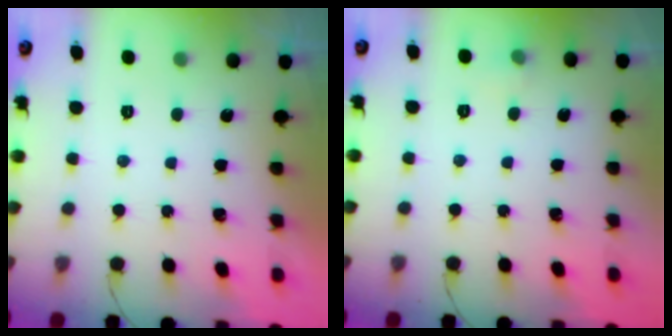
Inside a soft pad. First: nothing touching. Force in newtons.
{"total": 3.8, "press": 3.6, "slide": 1.3}